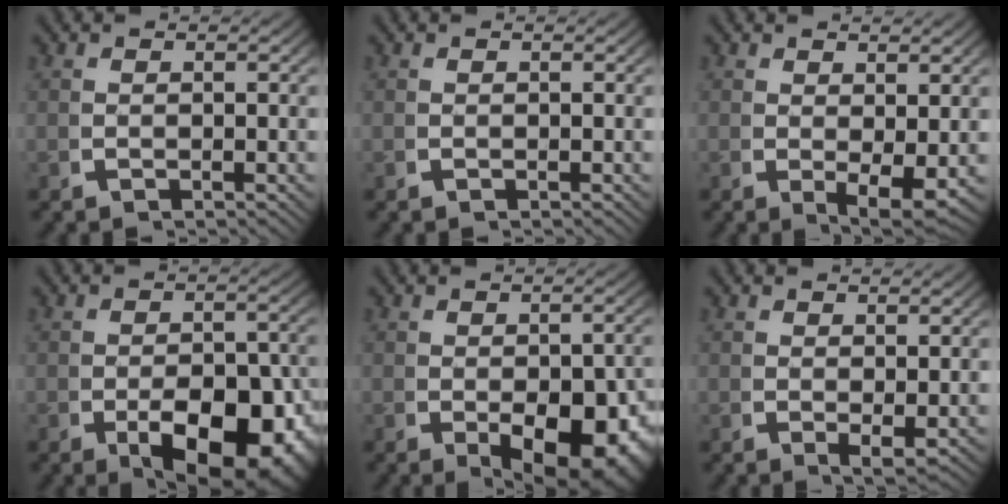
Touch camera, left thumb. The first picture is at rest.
{"total": 0.0}
{"total": 2.6, "force": [0.3, 1.0, 2.4], "torque": [-0.038, -0.019, 0.016]}
{"total": 10.4, "force": [-2.9, 6.0, 8.0], "torque": [-0.125, -0.050, -0.019]}
{"total": 9.1, "force": [-2.4, 5.4, 6.9], "torque": [-0.110, -0.053, -0.007]}
{"total": 1.5, "force": [0.6, 0.5, 1.3], "torque": [-0.021, -0.008, 0.016]}